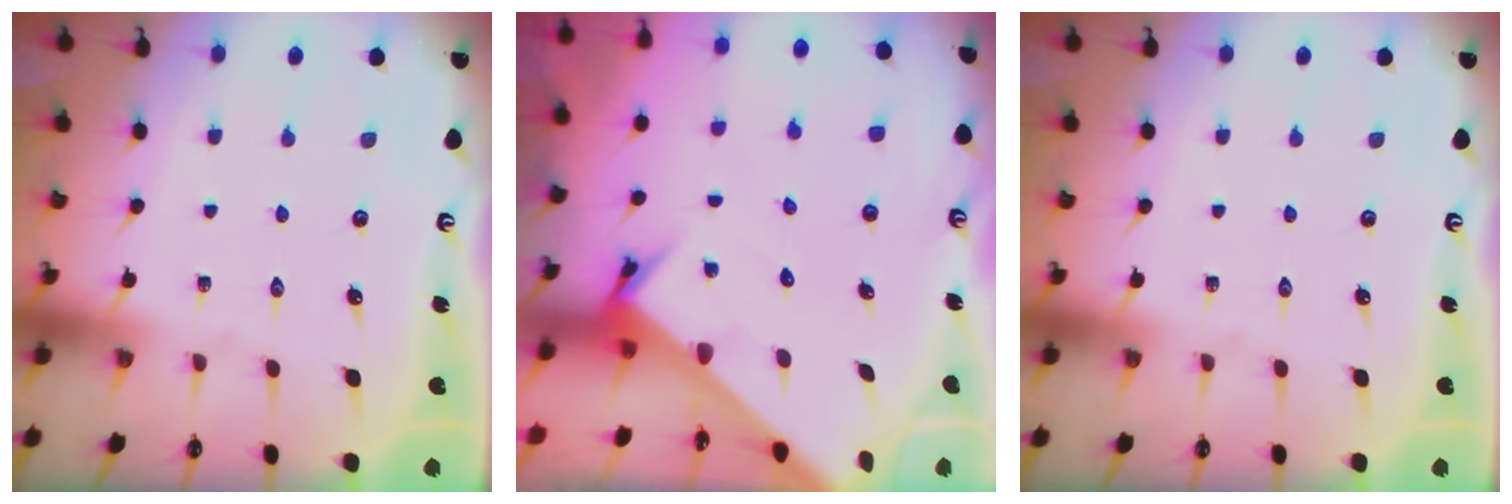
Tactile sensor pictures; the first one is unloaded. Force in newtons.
{"total": 2.8, "press": 2.8, "slide": 0.2}
{"total": 0.0}